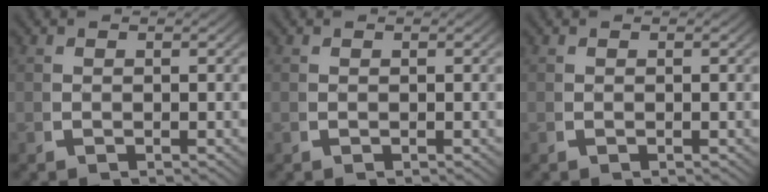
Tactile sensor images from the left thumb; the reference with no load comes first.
{"total": 0.0}
{"total": 0.0}